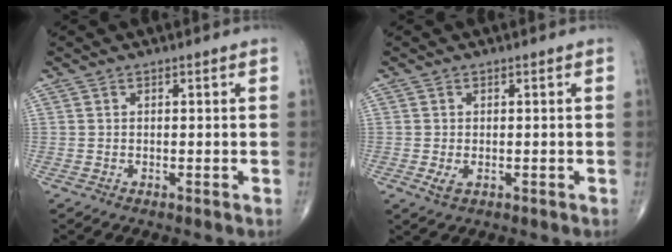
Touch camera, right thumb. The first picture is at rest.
{"total": 2.1, "force": [-0.5, 1.2, 1.6], "torque": [-0.033, -0.004, -0.008]}